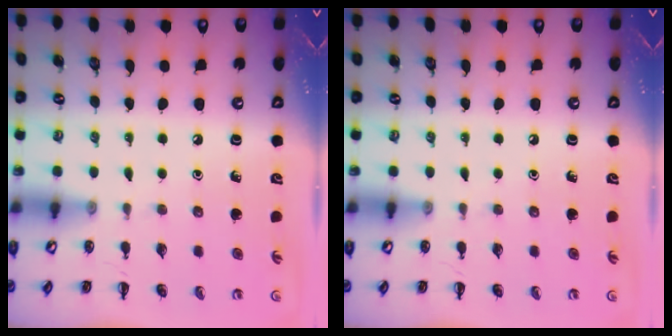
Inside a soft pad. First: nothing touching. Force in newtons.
{"total": 0.0}